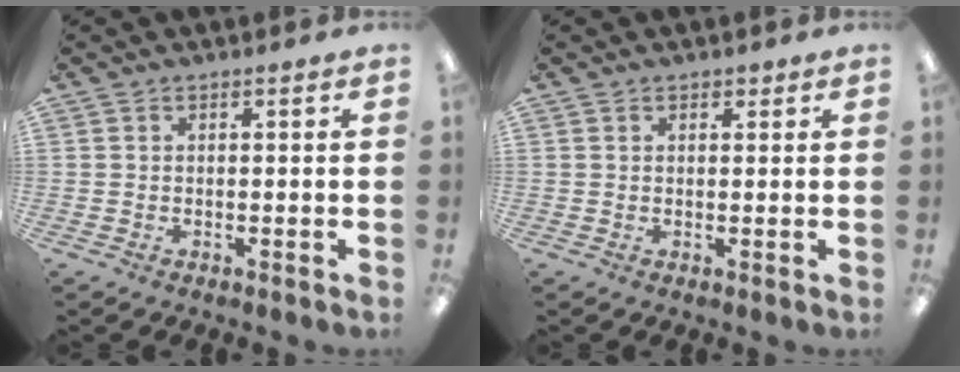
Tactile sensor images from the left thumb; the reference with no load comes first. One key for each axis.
{"total": 1.6, "fx": 1.0, "fy": 1.2, "fz": 0.4, "tx": -0.002, "ty": 0.000, "tz": 0.016}